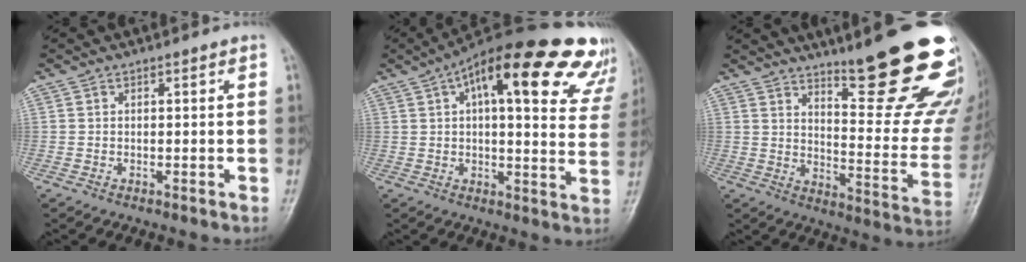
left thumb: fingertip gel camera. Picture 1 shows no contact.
{"total": 28.9, "force": [15.9, 9.8, 22.0], "torque": [-0.260, 0.006, 0.202]}
{"total": 24.5, "force": [16.3, 4.9, 17.5], "torque": [-0.200, -0.117, 0.226]}